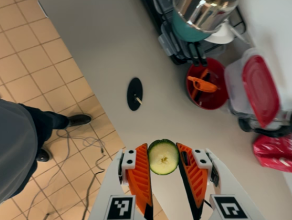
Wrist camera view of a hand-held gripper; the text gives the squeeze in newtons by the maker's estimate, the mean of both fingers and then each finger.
{"total": 6.6, "left": 6.3, "right": 6.9}